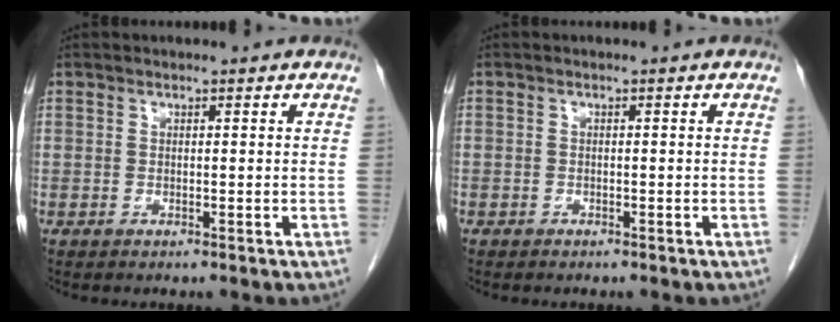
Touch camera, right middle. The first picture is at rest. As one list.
[{"total": 0.7, "force": [-0.5, 0.5, 0.0], "torque": [-0.007, 0.003, -0.010]}]